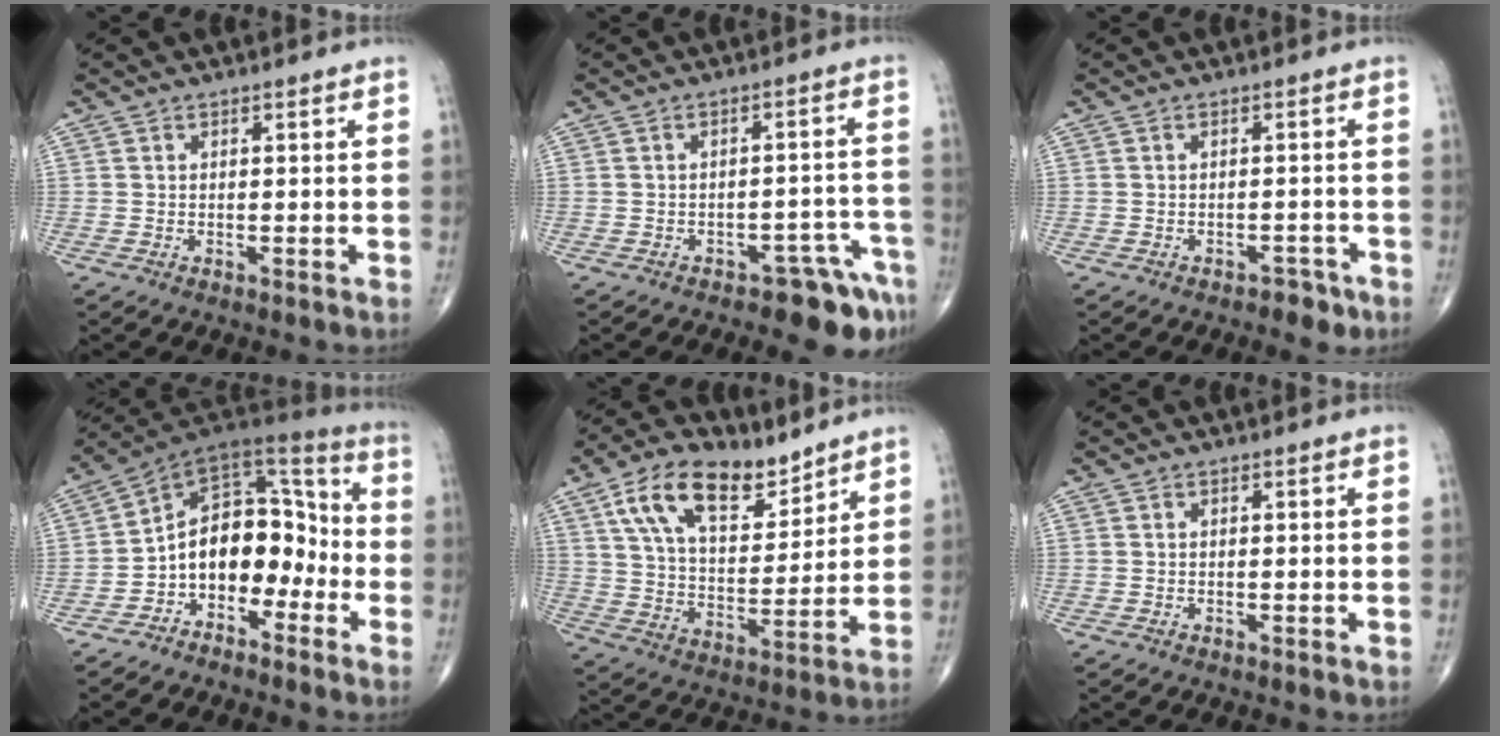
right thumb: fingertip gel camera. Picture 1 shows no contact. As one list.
[{"total": 8.2, "force": [-5.8, 3.3, 4.7], "torque": [-0.032, 0.051, -0.073]}, {"total": 2.9, "force": [-2.0, 1.6, 1.3], "torque": [-0.007, 0.013, -0.023]}, {"total": 14.0, "force": [-4.4, 9.9, 8.9], "torque": [-0.089, 0.092, -0.086]}, {"total": 16.7, "force": [10.0, 8.5, 10.3], "torque": [-0.148, -0.040, 0.183]}, {"total": 0.0}]